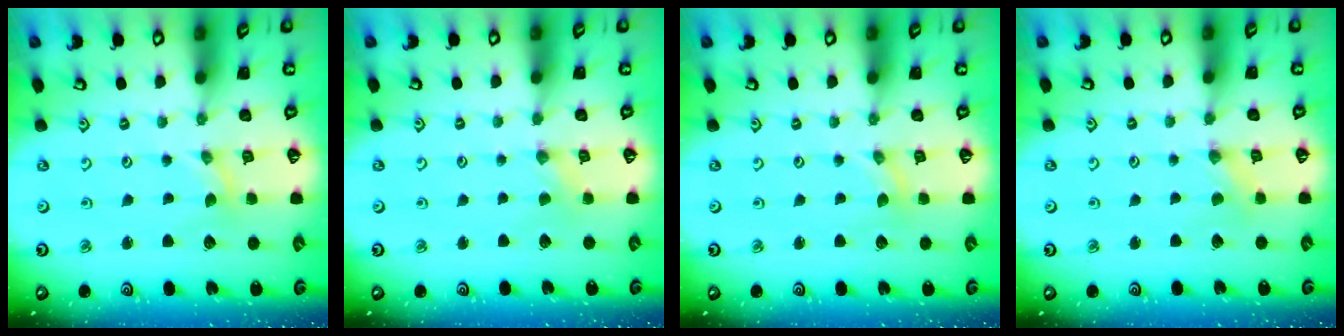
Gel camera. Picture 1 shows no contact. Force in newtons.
{"total": 0.5, "press": 0.5, "slide": 0.2}
{"total": 0.0}
{"total": 0.0}